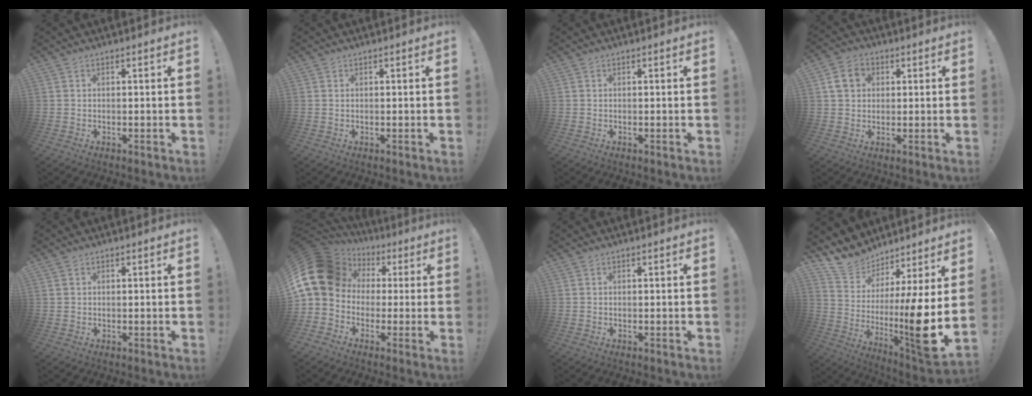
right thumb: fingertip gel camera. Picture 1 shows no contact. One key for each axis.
{"total": 0.0}
{"total": 0.0}
{"total": 7.5, "fx": 2.3, "fy": 6.2, "fz": 3.6, "tx": -0.061, "ty": 0.009, "tz": 0.048}
{"total": 0.5, "fx": 0.2, "fy": 0.5, "fz": 0.1, "tx": -0.008, "ty": 0.004, "tz": 0.005}
{"total": 17.6, "fx": 3.5, "fy": 13.9, "fz": 10.2, "tx": -0.193, "ty": -0.006, "tz": 0.076}
{"total": 0.0}
{"total": 11.2, "fx": 2.4, "fy": 1.7, "fz": 10.8, "tx": -0.187, "ty": -0.071, "tz": 0.044}